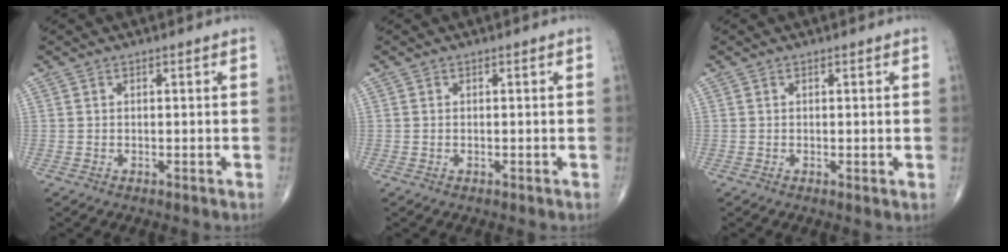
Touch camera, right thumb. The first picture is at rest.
{"total": 0.0}
{"total": 0.5, "force": [0.1, 0.0, 0.5], "torque": [-0.013, -0.006, -0.001]}